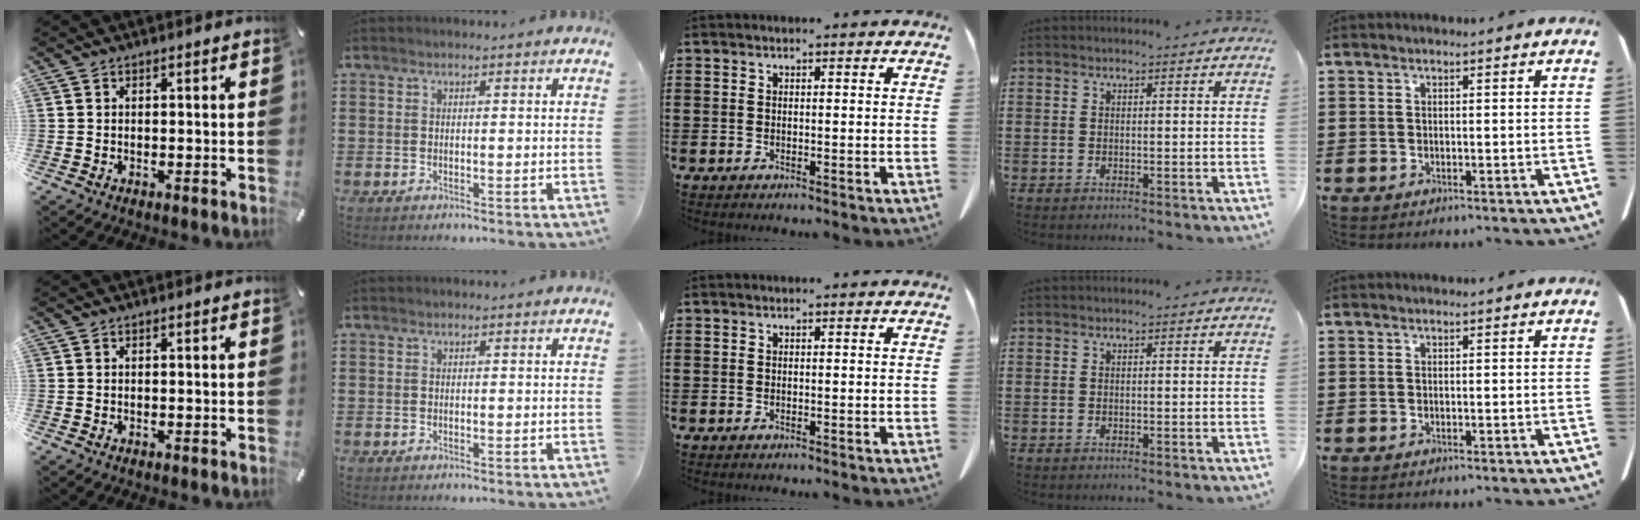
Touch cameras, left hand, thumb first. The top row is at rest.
{}